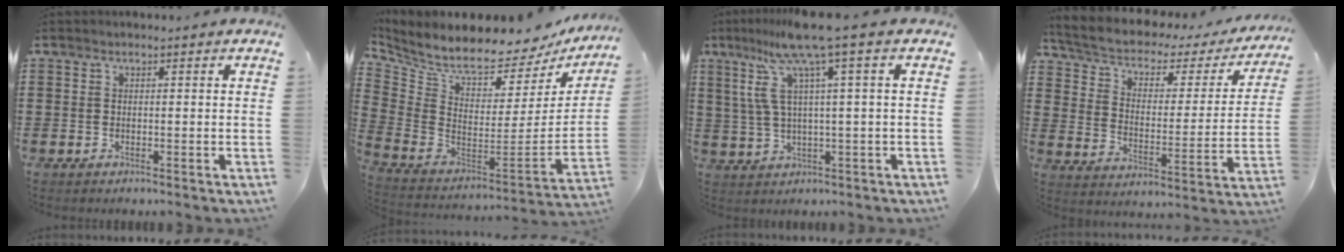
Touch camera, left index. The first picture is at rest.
{"total": 6.1, "force": [5.5, 0.9, 2.5], "torque": [-0.085, -0.063, 0.089]}
{"total": 9.4, "force": [3.8, 0.0, 8.6], "torque": [-0.201, -0.022, 0.055]}
{"total": 3.8, "force": [2.2, 2.1, 2.2], "torque": [-0.060, -0.023, 0.029]}